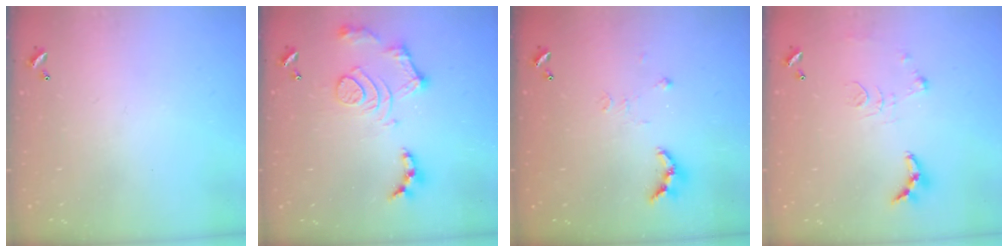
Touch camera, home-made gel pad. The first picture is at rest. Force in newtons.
{"total": 13.2, "press": 13.2, "slide": 1.2}
{"total": 7.7, "press": 7.6, "slide": 0.6}
{"total": 9.3, "press": 9.3, "slide": 0.8}